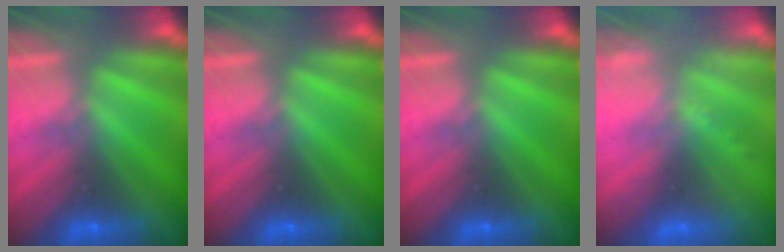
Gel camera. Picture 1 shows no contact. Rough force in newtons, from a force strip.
{"total": 0.0}
{"total": 0.0}
{"total": 2.4}